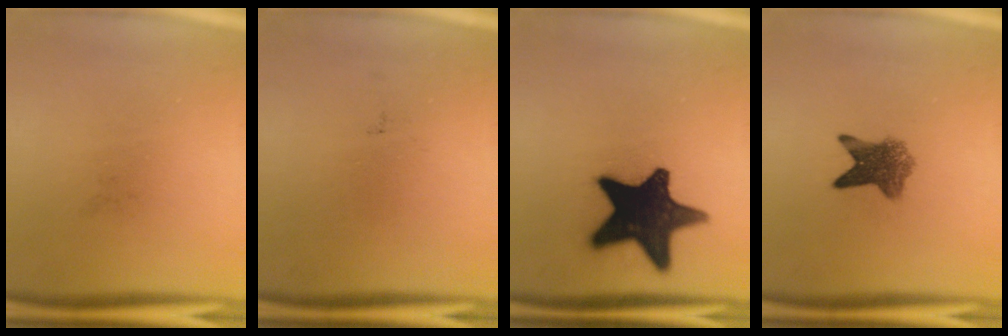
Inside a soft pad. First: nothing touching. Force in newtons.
{"total": 0.0}
{"total": 19.2}
{"total": 6.2}